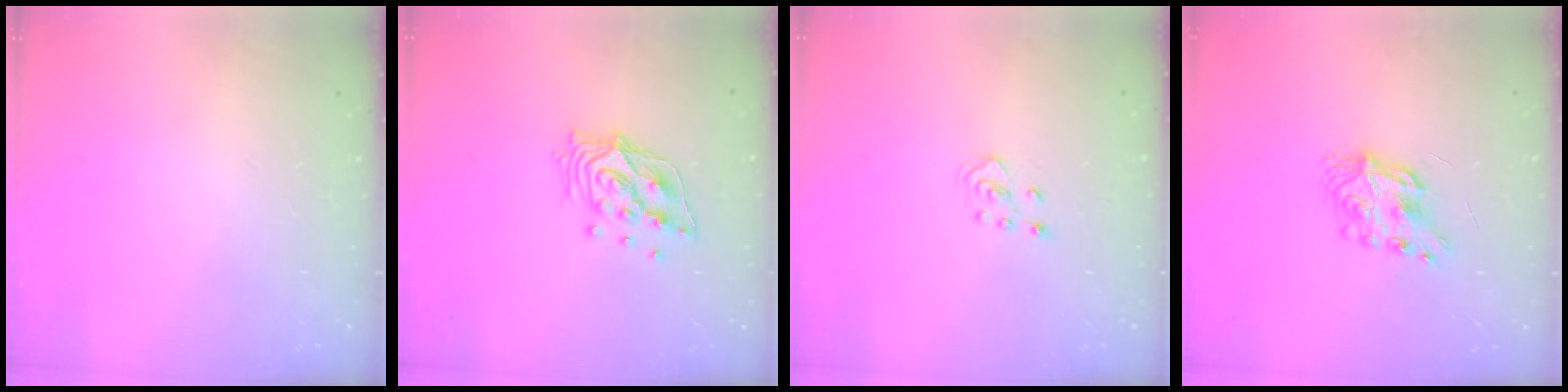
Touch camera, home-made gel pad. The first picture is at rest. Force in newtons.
{"total": 12.4, "press": 12.3, "slide": 1.1}
{"total": 3.6, "press": 3.6, "slide": 0.6}
{"total": 7.8, "press": 7.8, "slide": 0.5}